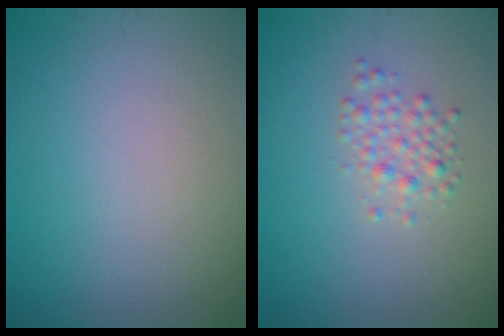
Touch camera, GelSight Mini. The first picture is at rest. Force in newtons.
{"total": 1.9, "press": 1.9, "slide": 0.1}